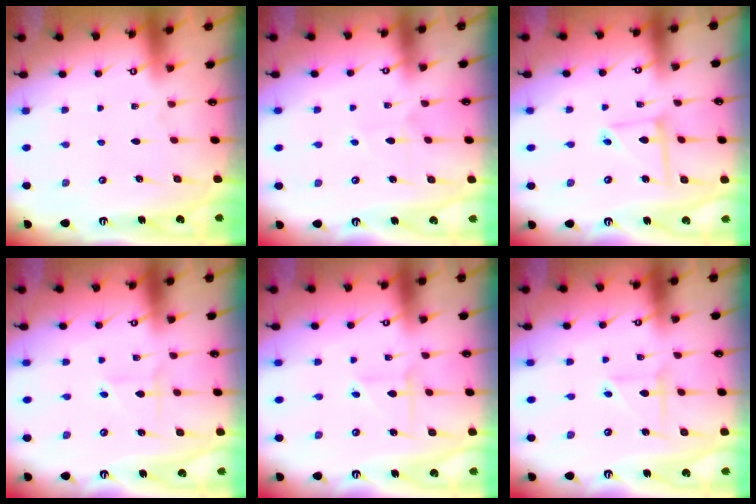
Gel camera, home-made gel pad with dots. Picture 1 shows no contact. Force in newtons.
{"total": 4.8, "press": 4.8, "slide": 0.3}
{"total": 7.5, "press": 7.5, "slide": 0.5}
{"total": 1.8, "press": 1.8, "slide": 0.2}
{"total": 3.7, "press": 3.7, "slide": 0.2}
{"total": 2.9, "press": 2.9, "slide": 0.2}